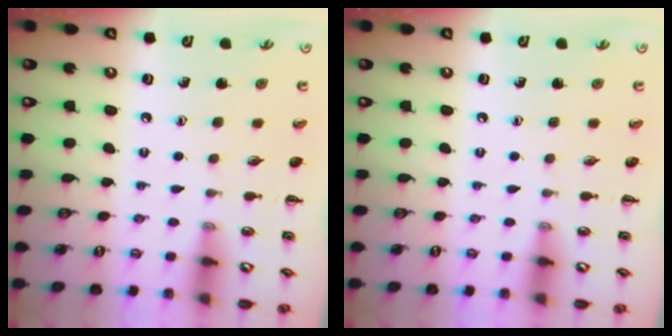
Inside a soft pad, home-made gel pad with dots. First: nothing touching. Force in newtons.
{"total": 0.0}